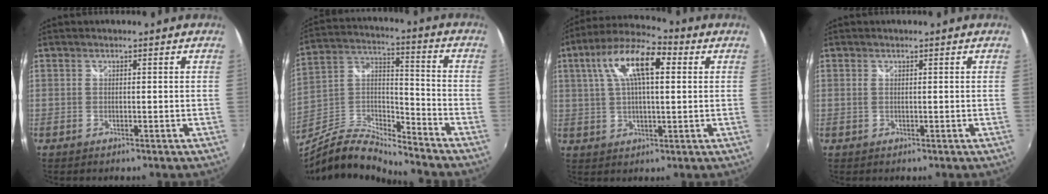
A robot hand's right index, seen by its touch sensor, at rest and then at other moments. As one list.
[{"total": 12.6, "force": [-11.0, 2.1, 5.8], "torque": [-0.128, 0.000, -0.218]}, {"total": 13.4, "force": [4.2, 5.0, 11.7], "torque": [-0.218, 0.031, 0.065]}, {"total": 0.5, "force": [0.3, 0.2, 0.4], "torque": [-0.010, 0.000, 0.004]}]